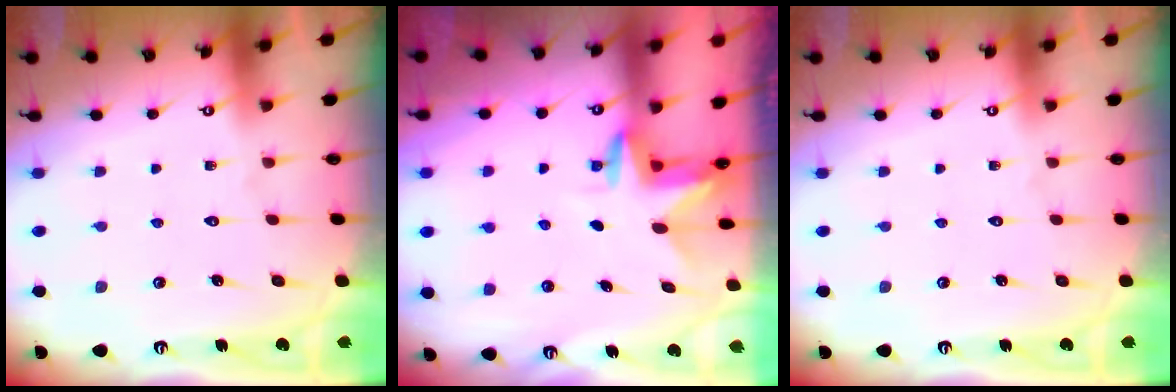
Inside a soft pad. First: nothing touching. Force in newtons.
{"total": 2.6, "press": 2.6, "slide": 0.1}
{"total": 0.0}